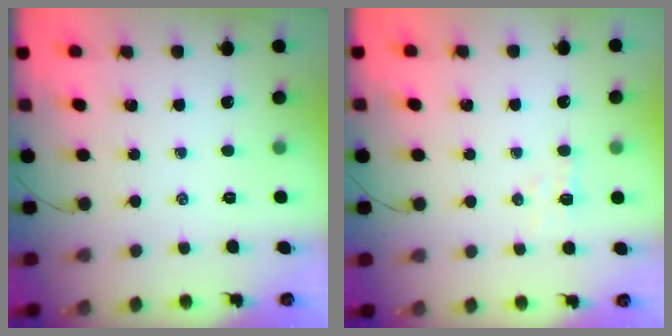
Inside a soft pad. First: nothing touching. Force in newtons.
{"total": 4.3, "press": 4.2, "slide": 1.0}